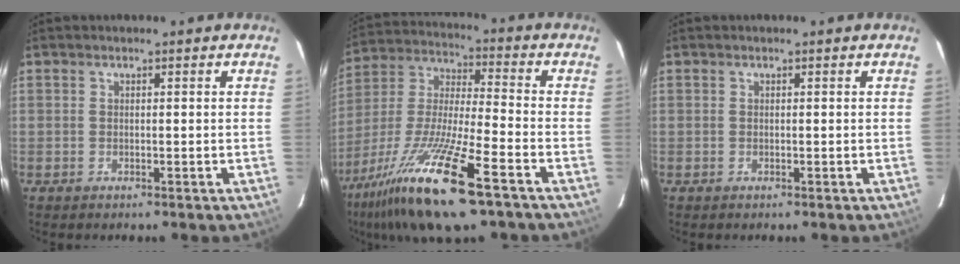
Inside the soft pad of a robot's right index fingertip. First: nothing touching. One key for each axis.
{"total": 21.2, "fx": -13.1, "fy": 3.1, "fz": 16.3, "tx": -0.330, "ty": -0.043, "tz": -0.246}
{"total": 0.0}